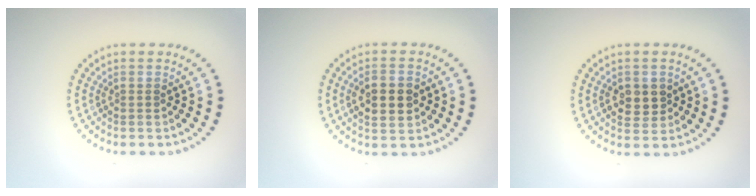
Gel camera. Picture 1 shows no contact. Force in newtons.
{"total": 4.4, "press": 4.4, "slide": 0.3}
{"total": 2.5, "press": 2.5, "slide": 0.3}